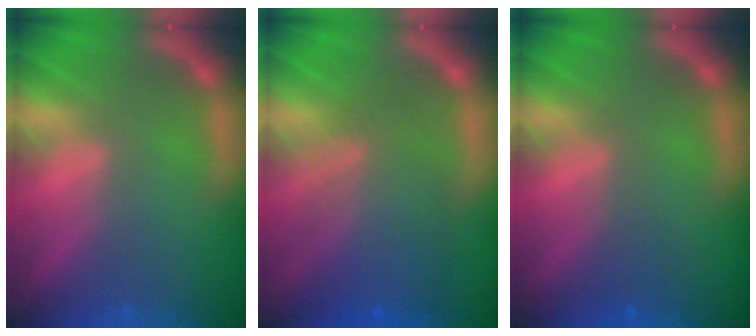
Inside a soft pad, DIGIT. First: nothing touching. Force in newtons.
{"total": 6.6}
{"total": 1.0}